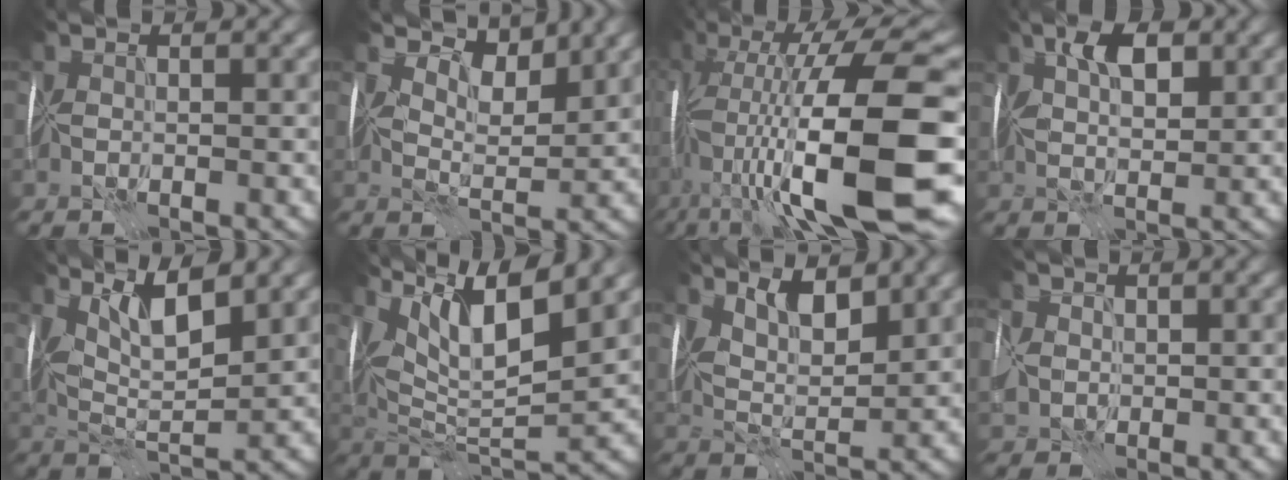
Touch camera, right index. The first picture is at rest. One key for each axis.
{"total": 4.4, "fx": 3.5, "fy": 1.6, "fz": 2.2, "tx": -0.043, "ty": -0.001, "tz": 0.049}
{"total": 17.2, "fx": -3.6, "fy": 4.6, "fz": 16.2, "tx": -0.271, "ty": 0.028, "tz": -0.063}
{"total": 5.3, "fx": 2.2, "fy": 2.5, "fz": 4.1, "tx": -0.075, "ty": 0.005, "tz": 0.035}
{"total": 6.4, "fx": 3.1, "fy": 1.9, "fz": 5.2, "tx": -0.102, "ty": -0.002, "tz": 0.056}
{"total": 10.8, "fx": 6.4, "fy": 2.7, "fz": 8.2, "tx": -0.152, "ty": 0.006, "tz": 0.117}
{"total": 4.8, "fx": 2.9, "fy": 1.7, "fz": 3.5, "tx": -0.069, "ty": -0.002, "tz": 0.048}
{"total": 3.8, "fx": 0.4, "fy": 3.4, "fz": 1.8, "tx": -0.058, "ty": 0.011, "tz": 0.009}